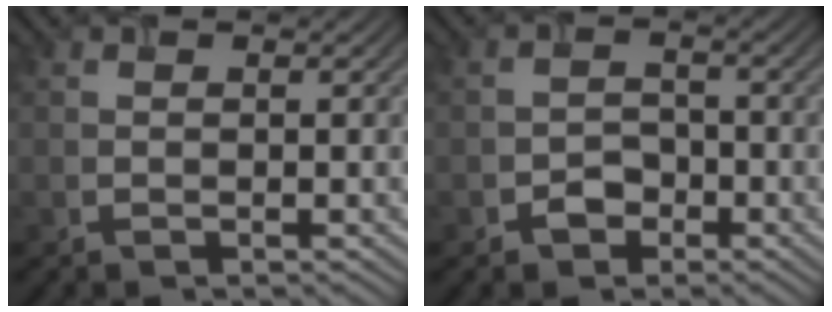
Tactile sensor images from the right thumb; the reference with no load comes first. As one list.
[{"total": 2.4, "force": [-1.7, 1.6, 0.5], "torque": [-0.004, 0.005, -0.032]}]